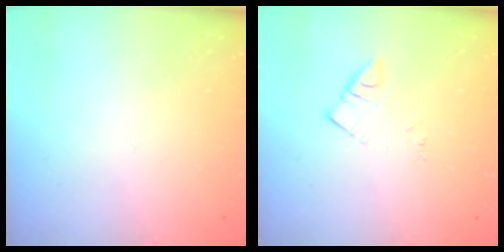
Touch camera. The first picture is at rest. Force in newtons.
{"total": 3.8, "press": 3.8, "slide": 0.2}